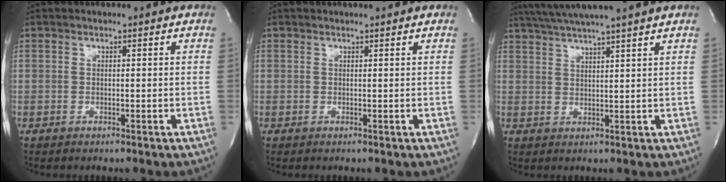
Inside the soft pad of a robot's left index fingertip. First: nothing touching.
{"total": 1.8, "force": [1.7, -0.1, 0.5], "torque": [-0.007, 0.010, 0.022]}
{"total": 10.6, "force": [9.1, -1.5, 5.2], "torque": [-0.093, 0.021, 0.135]}